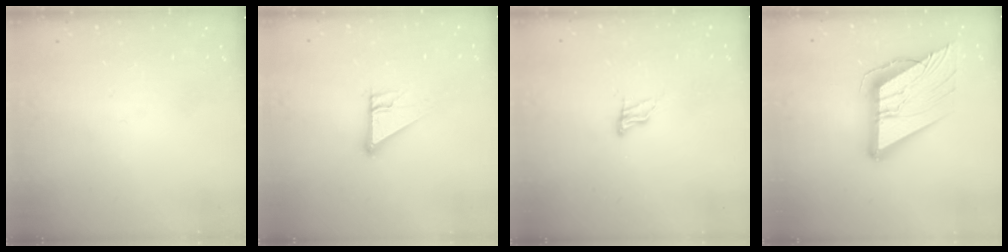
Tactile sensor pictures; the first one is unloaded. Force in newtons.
{"total": 8.5, "press": 8.4, "slide": 0.8}
{"total": 5.8, "press": 5.8, "slide": 0.5}
{"total": 24.5, "press": 24.3, "slide": 3.0}